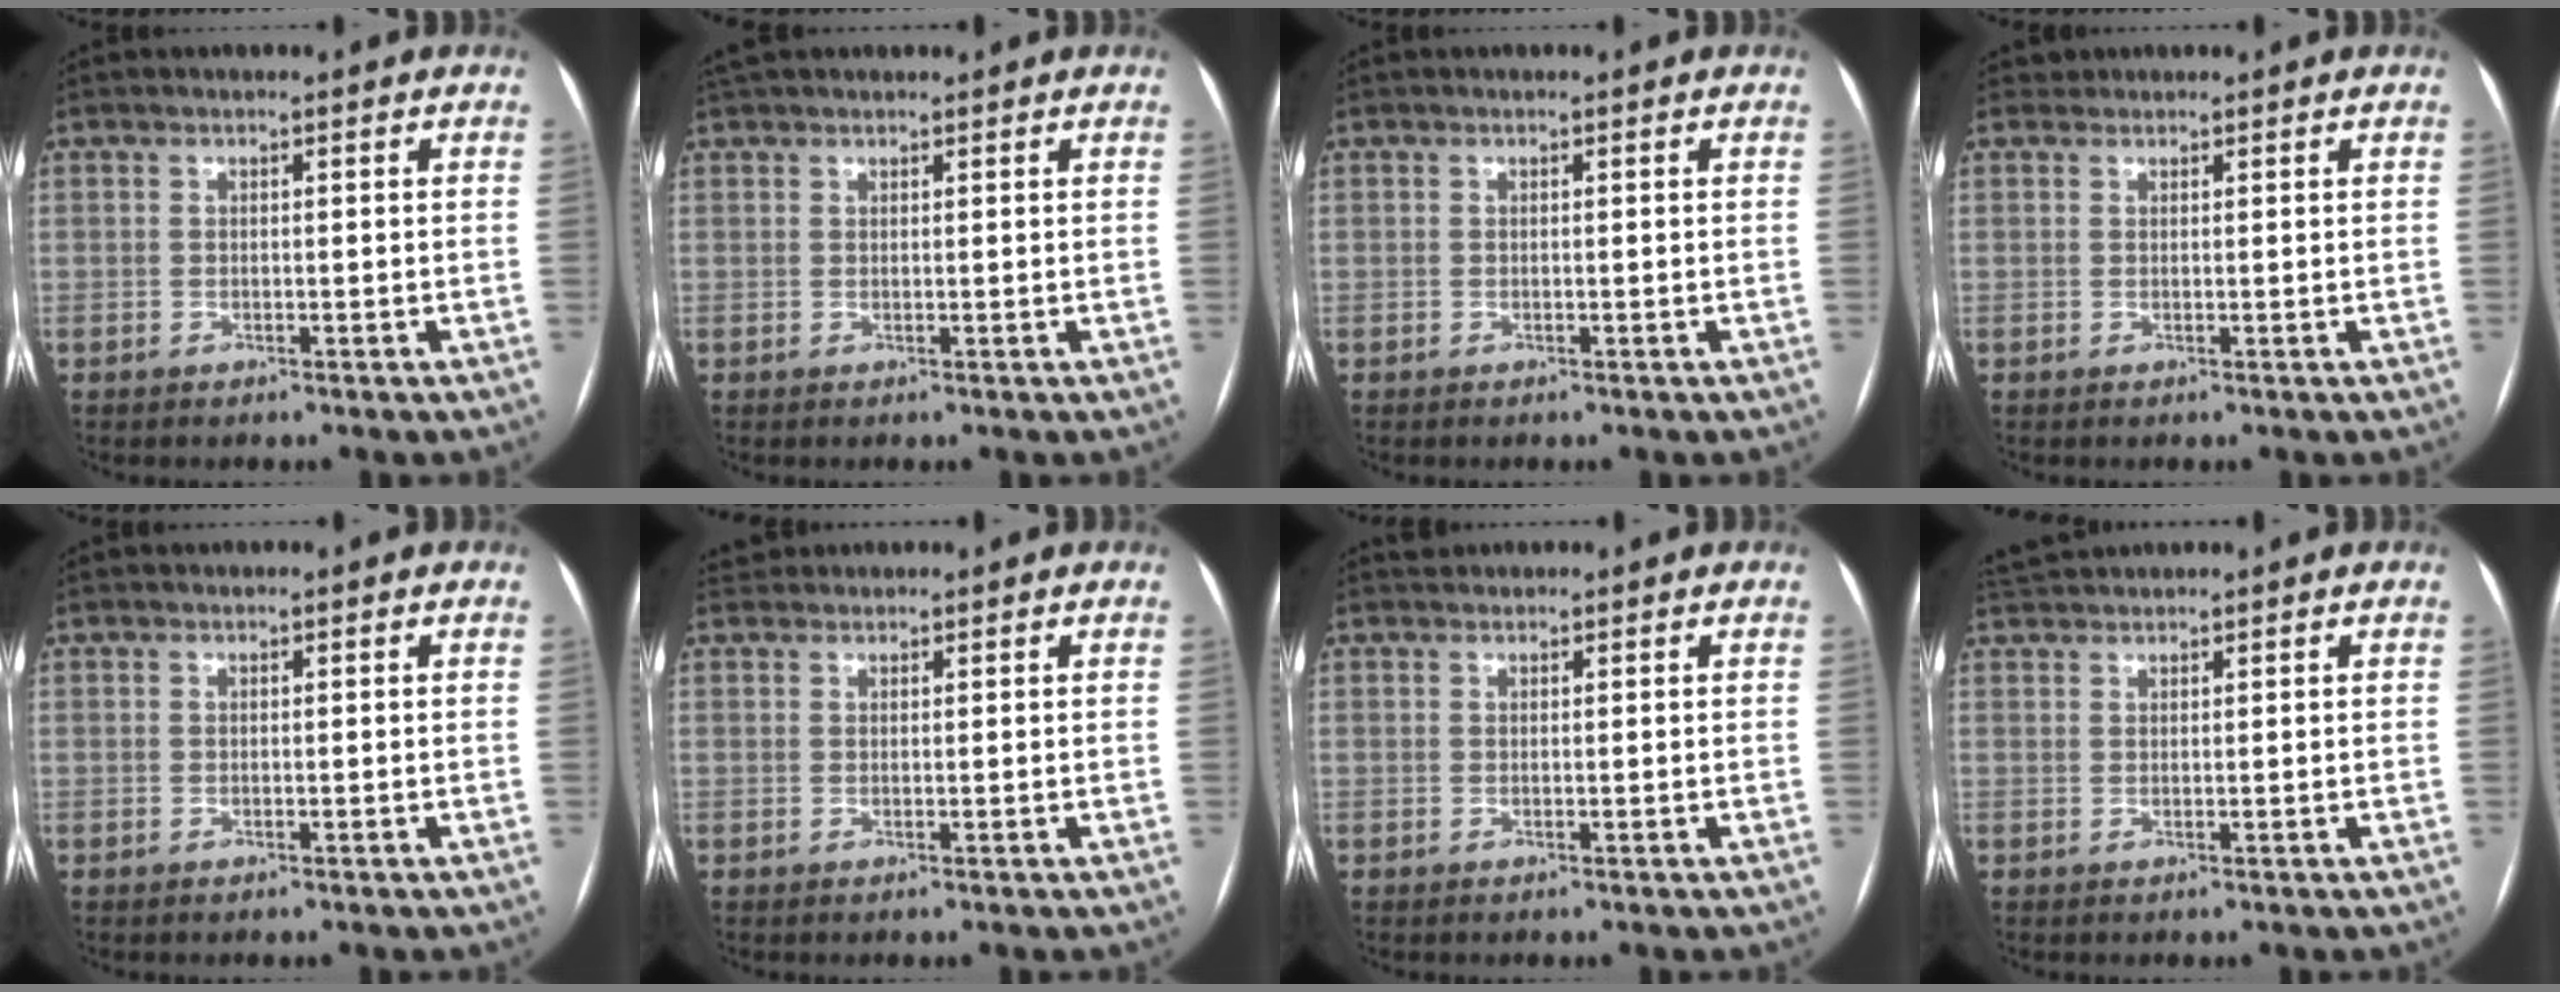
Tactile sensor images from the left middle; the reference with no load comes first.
{"total": 3.4, "force": [3.0, 0.9, 1.2], "torque": [-0.020, 0.040, 0.052]}
{"total": 0.0}
{"total": 0.7, "force": [0.6, 0.3, -0.3], "torque": [0.001, 0.007, 0.010]}
{"total": 0.0}
{"total": 1.6, "force": [1.5, 0.6, -0.2], "torque": [0.000, 0.019, 0.028]}
{"total": 1.0, "force": [1.0, 0.4, -0.1], "torque": [-0.003, 0.016, 0.018]}
{"total": 2.9, "force": [2.9, 0.0, 0.4], "torque": [-0.013, 0.025, 0.059]}